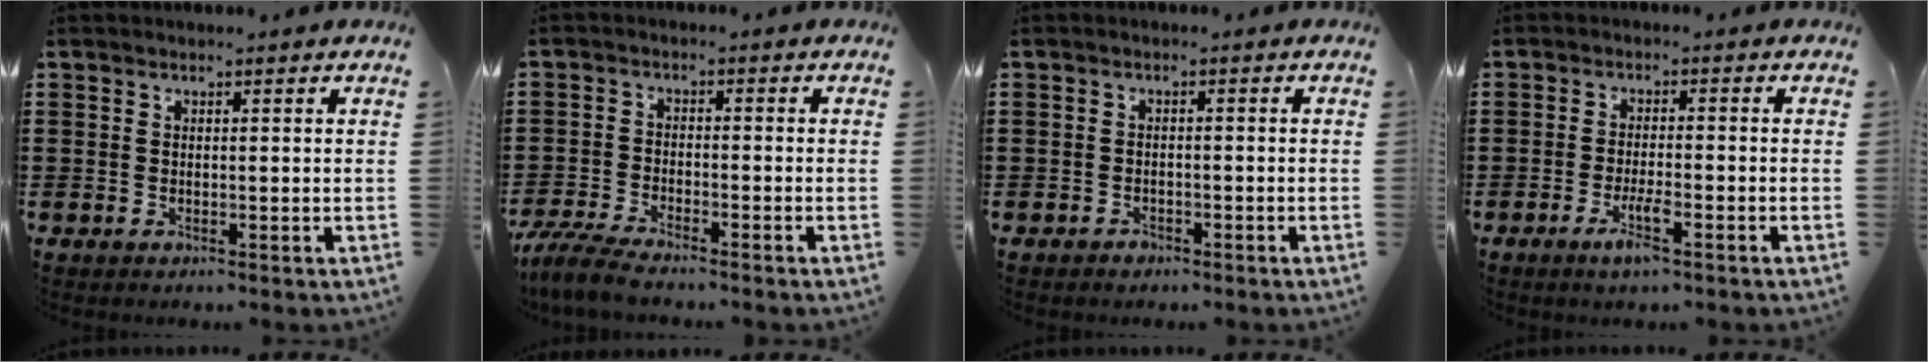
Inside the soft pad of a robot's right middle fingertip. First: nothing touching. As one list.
[{"total": 5.0, "force": [-4.6, 0.6, 1.8], "torque": [-0.058, -0.011, -0.097]}, {"total": 1.3, "force": [-1.1, 0.6, 0.1], "torque": [-0.005, 0.001, -0.025]}, {"total": 4.2, "force": [-2.3, 0.6, 3.4], "torque": [-0.068, -0.005, -0.043]}]